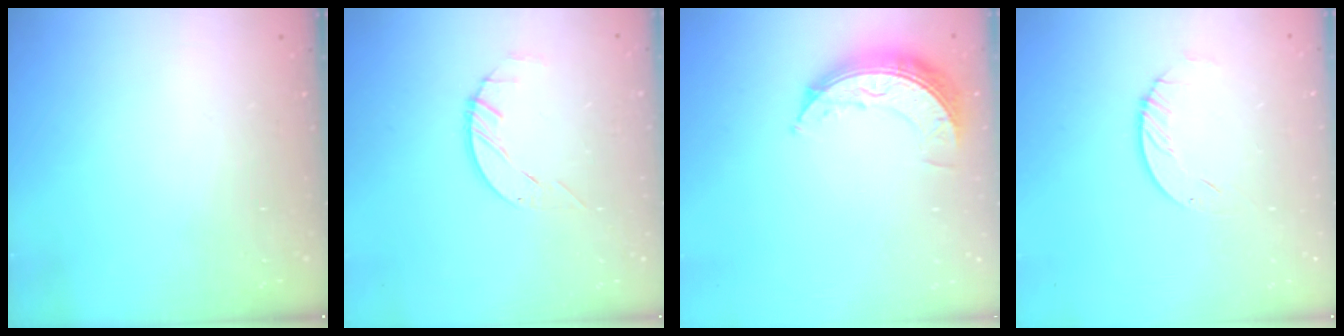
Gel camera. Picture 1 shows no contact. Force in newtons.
{"total": 2.9, "press": 2.8, "slide": 0.3}
{"total": 7.9, "press": 7.9, "slide": 0.6}
{"total": 2.3, "press": 2.3, "slide": 0.3}